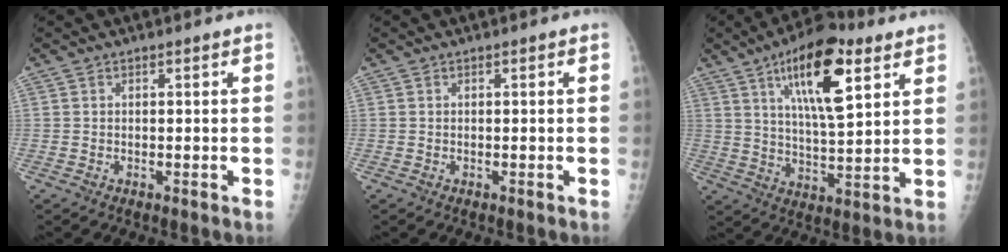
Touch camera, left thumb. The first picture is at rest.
{"total": 0.0}
{"total": 16.2, "force": [7.8, 5.4, 13.1], "torque": [-0.189, -0.032, 0.128]}